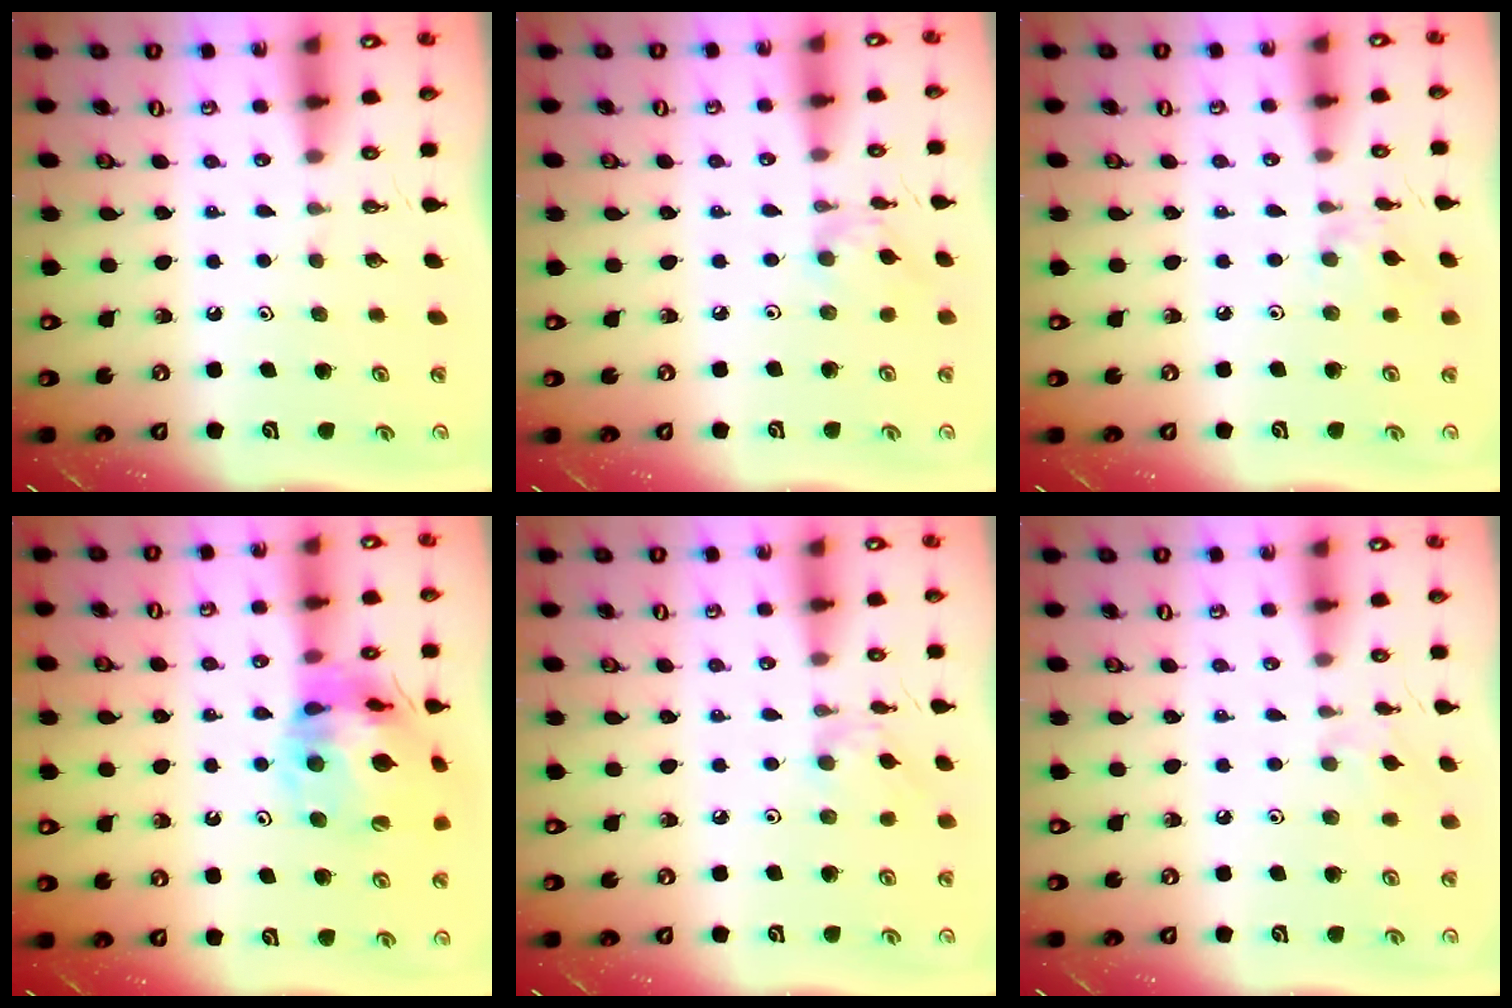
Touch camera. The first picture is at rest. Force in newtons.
{"total": 2.9, "press": 2.9, "slide": 0.2}
{"total": 2.4, "press": 2.3, "slide": 0.5}
{"total": 19.2, "press": 19.1, "slide": 2.2}
{"total": 2.7, "press": 2.6, "slide": 0.3}
{"total": 2.9, "press": 2.8, "slide": 0.6}